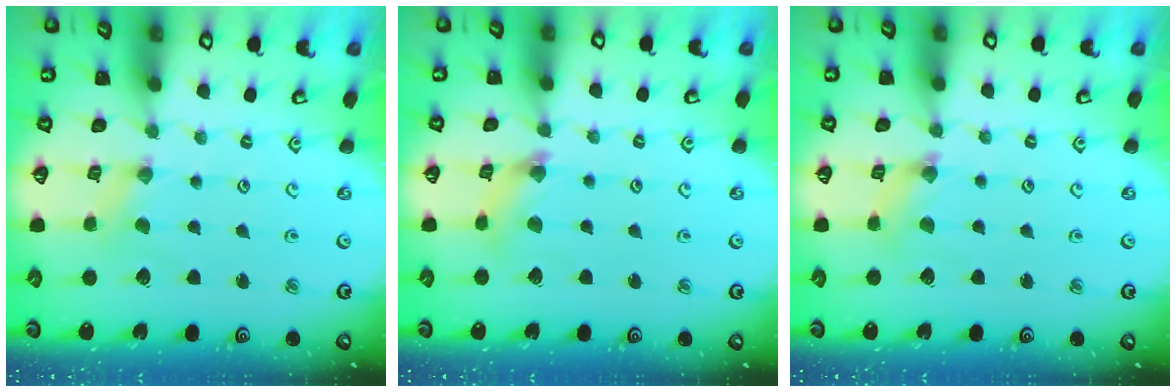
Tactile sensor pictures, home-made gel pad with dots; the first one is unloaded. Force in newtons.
{"total": 4.4, "press": 4.4, "slide": 0.6}
{"total": 2.7, "press": 2.7, "slide": 0.4}